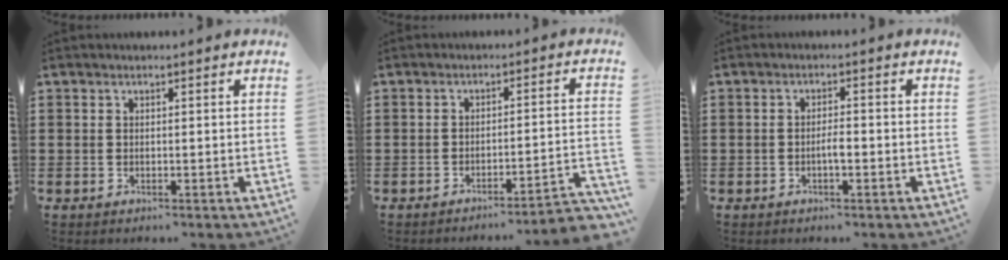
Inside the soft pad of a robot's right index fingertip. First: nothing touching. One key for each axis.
{"total": 3.7, "fx": -3.2, "fy": -0.4, "fz": 1.8, "tx": -0.033, "ty": -0.014, "tz": -0.067}
{"total": 2.4, "fx": -0.8, "fy": 0.6, "fz": 2.1, "tx": -0.039, "ty": 0.004, "tz": -0.014}